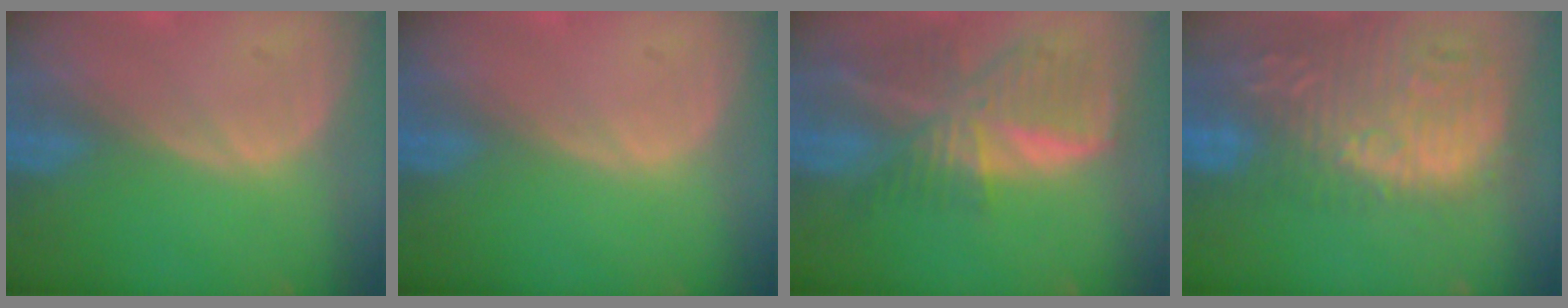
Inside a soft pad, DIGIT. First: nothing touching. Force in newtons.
{"total": 0.0}
{"total": 9.4, "press": 8.3, "slide": 4.5}
{"total": 15.8, "press": 13.2, "slide": 8.7}